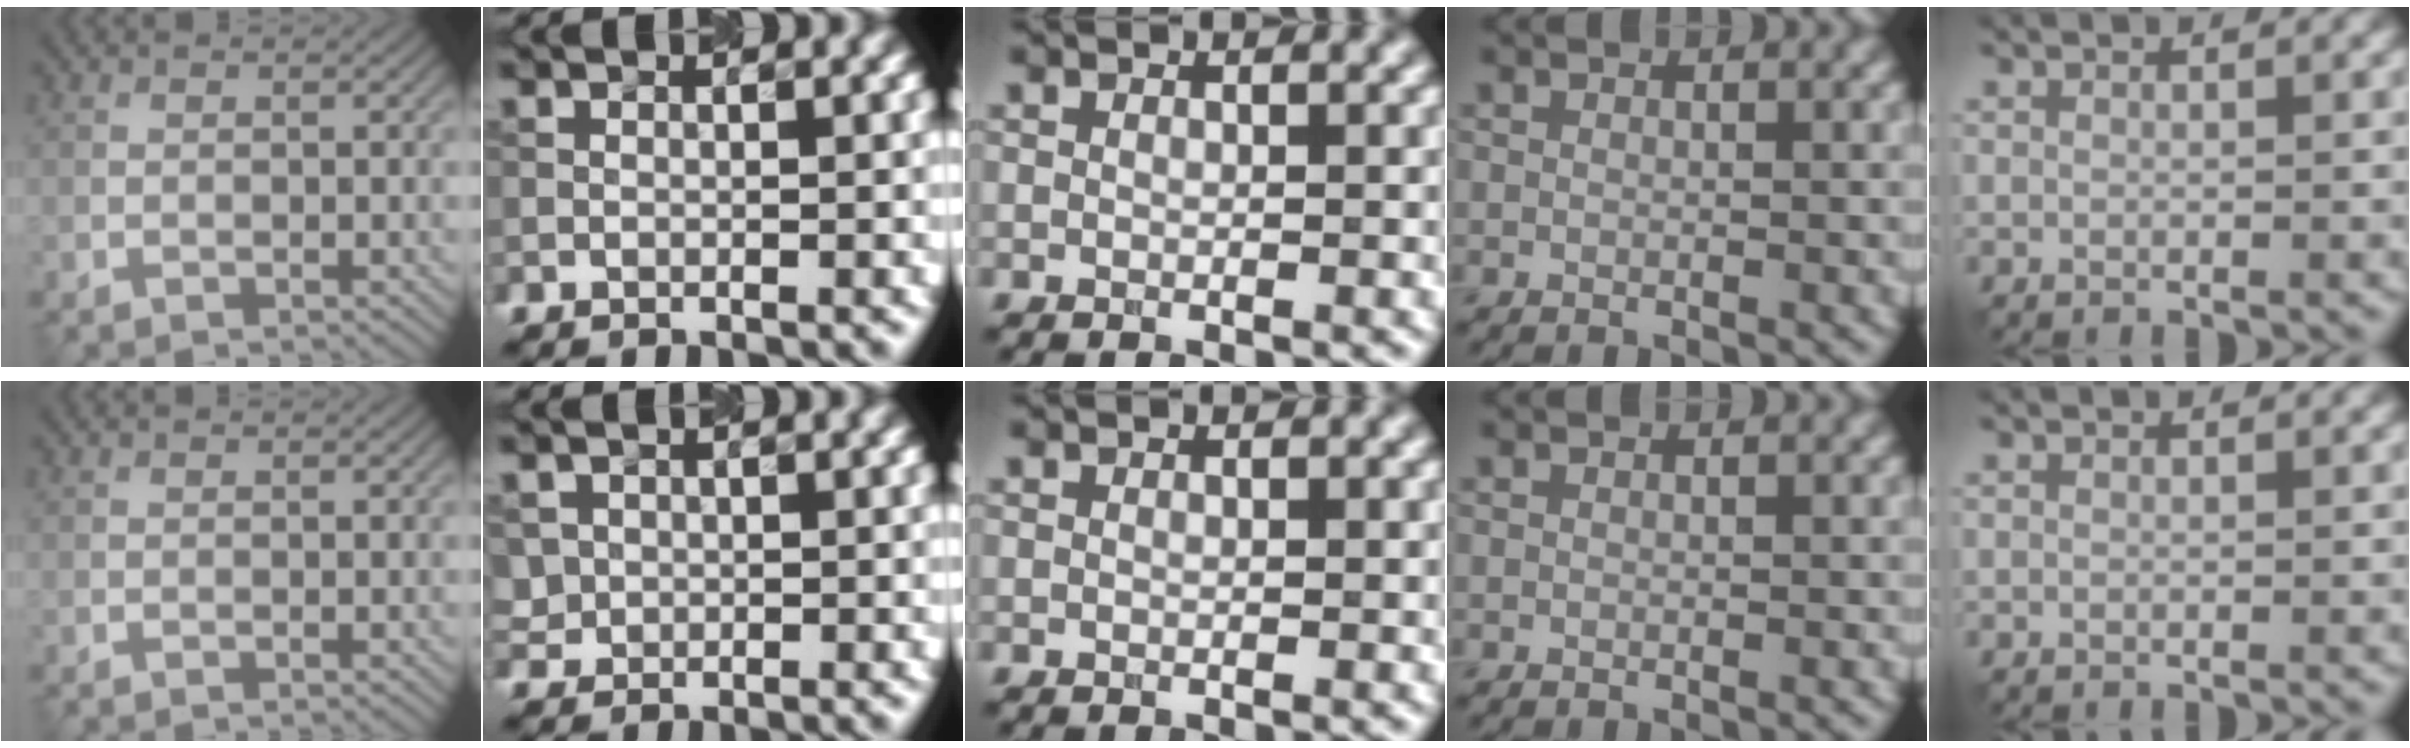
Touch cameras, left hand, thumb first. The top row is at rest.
{"index": {"total": 1.6, "force": [0.2, 1.6, -0.1], "torque": [0.004, -0.001, 0.005]}}